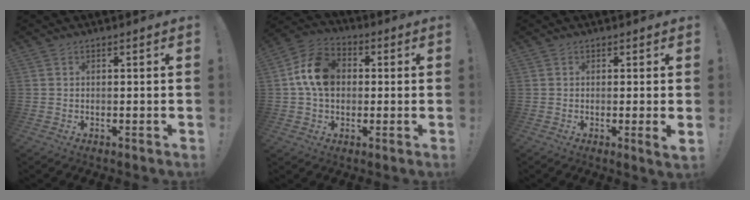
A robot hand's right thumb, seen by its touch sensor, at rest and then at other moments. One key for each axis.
{"total": 13.5, "fx": 2.0, "fy": 10.3, "fz": 8.5, "tx": -0.134, "ty": 0.015, "tz": 0.045}
{"total": 3.0, "fx": 0.0, "fy": -0.2, "fz": 3.0, "tx": -0.042, "ty": -0.011, "tz": -0.001}